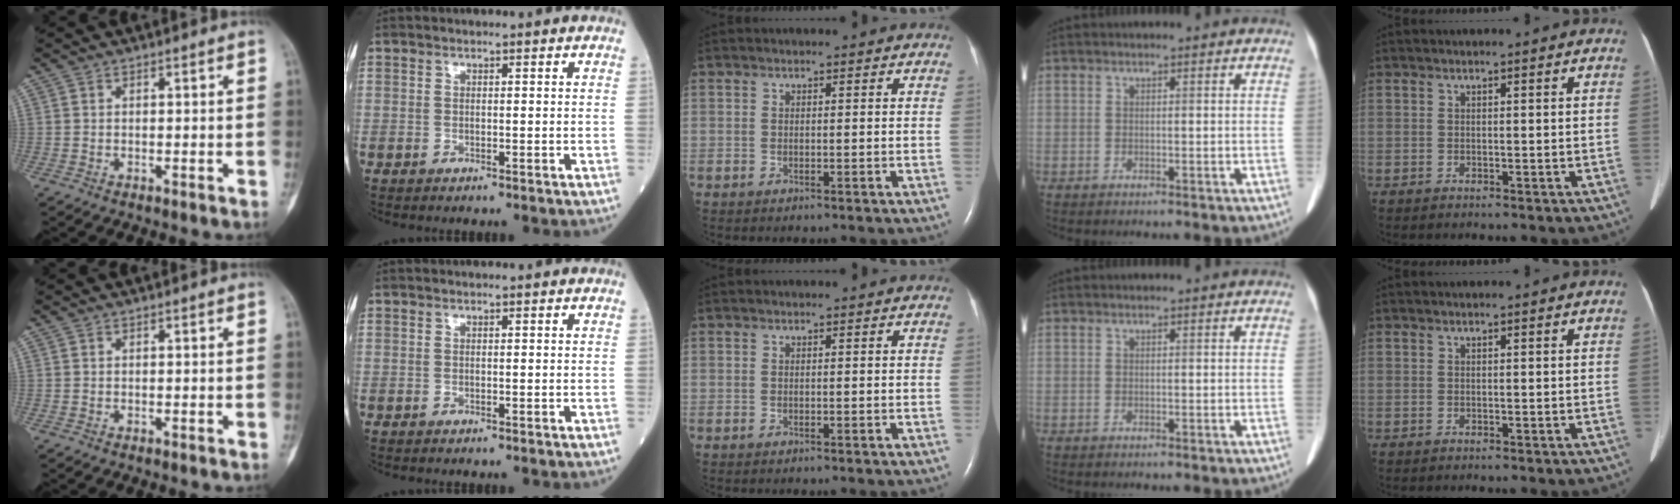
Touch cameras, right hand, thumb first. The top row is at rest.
{}